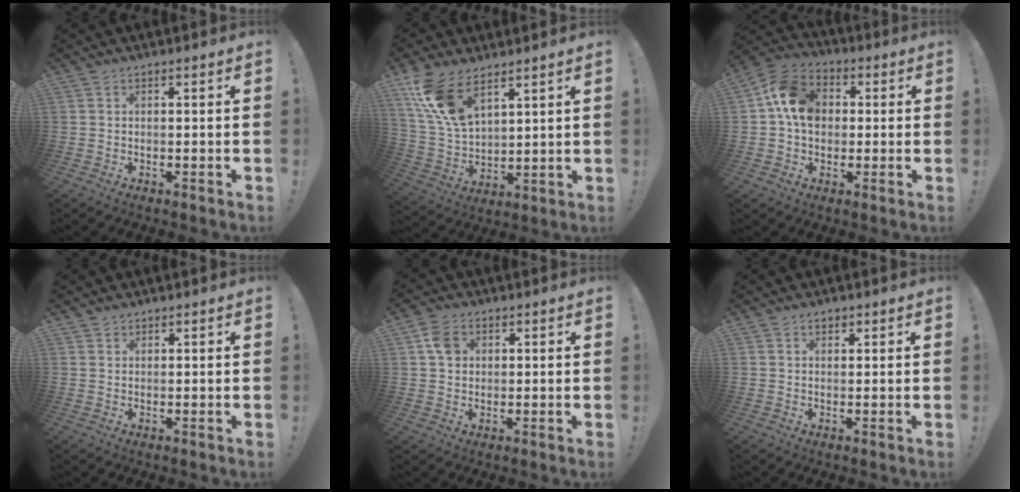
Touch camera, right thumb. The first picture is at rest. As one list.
[{"total": 14.5, "force": [9.4, 7.1, 8.4], "torque": [-0.179, -0.050, 0.178]}, {"total": 13.3, "force": [2.5, 10.6, 7.6], "torque": [-0.118, 0.008, 0.053]}, {"total": 1.2, "force": [1.0, 0.7, 0.1], "torque": [0.003, -0.003, 0.019]}, {"total": 5.5, "force": [1.8, 4.6, 2.5], "torque": [-0.033, 0.006, 0.036]}, {"total": 1.1, "force": [0.7, 0.8, 0.3], "torque": [0.007, -0.004, 0.009]}]